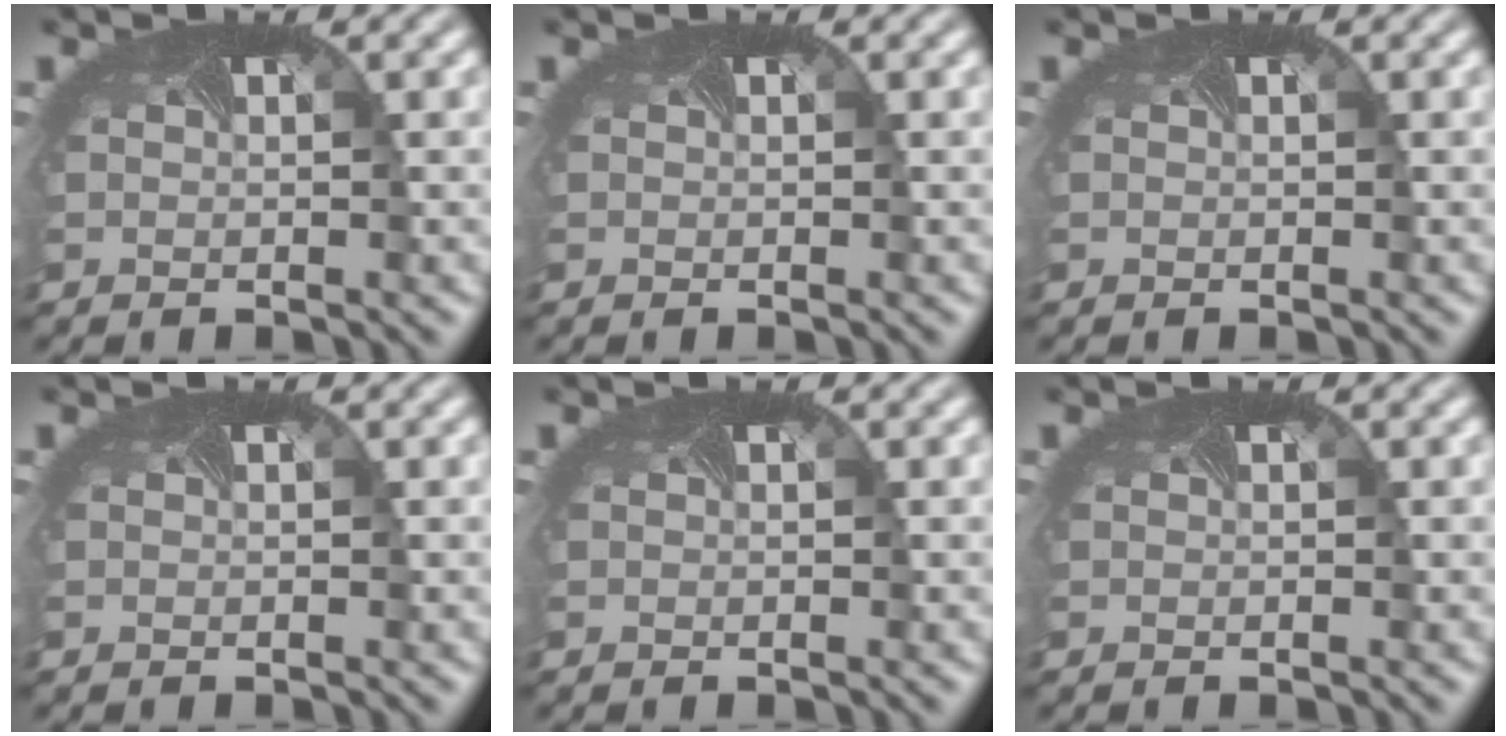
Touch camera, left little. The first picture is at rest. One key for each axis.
{"total": 0.0}
{"total": 0.0}
{"total": 0.0}
{"total": 0.0}
{"total": 0.0}